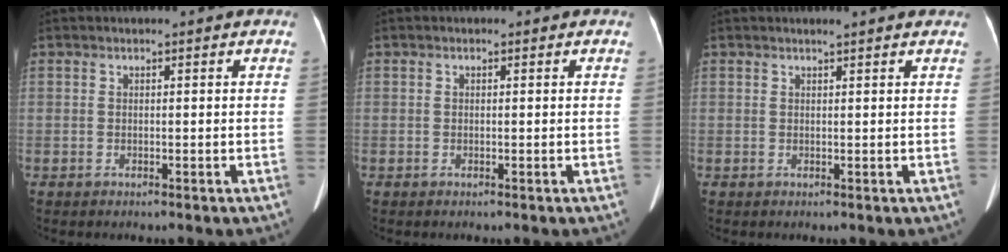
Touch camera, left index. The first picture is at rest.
{"total": 0.0}
{"total": 2.7, "force": [2.4, 0.1, 1.1], "torque": [-0.018, 0.014, 0.026]}